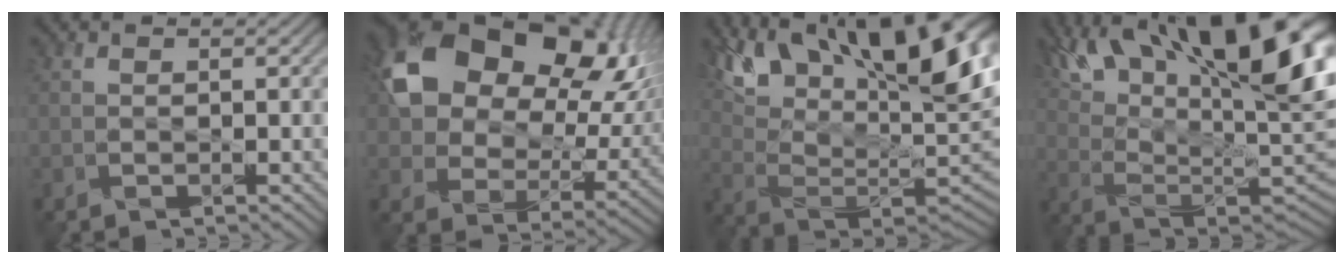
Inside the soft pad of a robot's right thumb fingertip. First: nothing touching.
{"total": 19.2, "force": [7.3, 13.2, 11.9], "torque": [-0.233, 0.002, 0.151]}
{"total": 18.3, "force": [9.0, 8.1, 13.7], "torque": [-0.252, 0.020, 0.155]}
{"total": 20.0, "force": [10.8, 8.1, 14.7], "torque": [-0.259, 0.023, 0.185]}